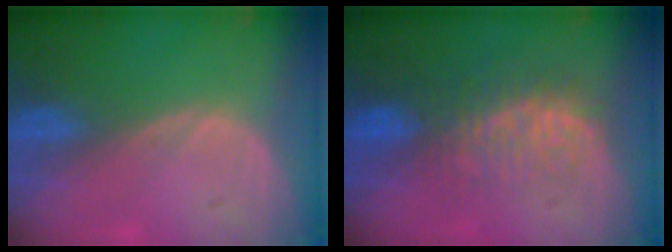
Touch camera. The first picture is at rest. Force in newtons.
{"total": 7.9, "press": 7.5, "slide": 2.3}